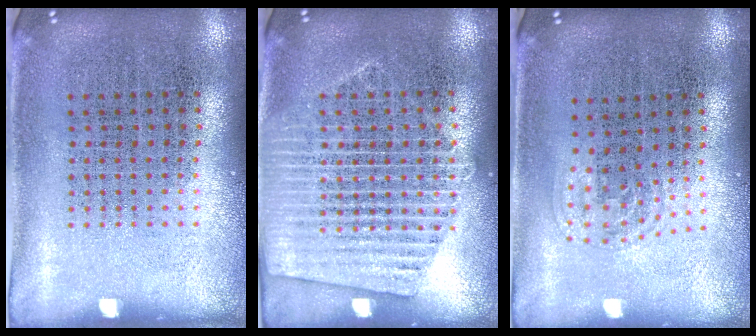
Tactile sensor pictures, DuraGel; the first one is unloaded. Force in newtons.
{"total": 1.7, "press": 1.6, "slide": 0.4}
{"total": 1.0, "press": 0.7, "slide": 0.7}